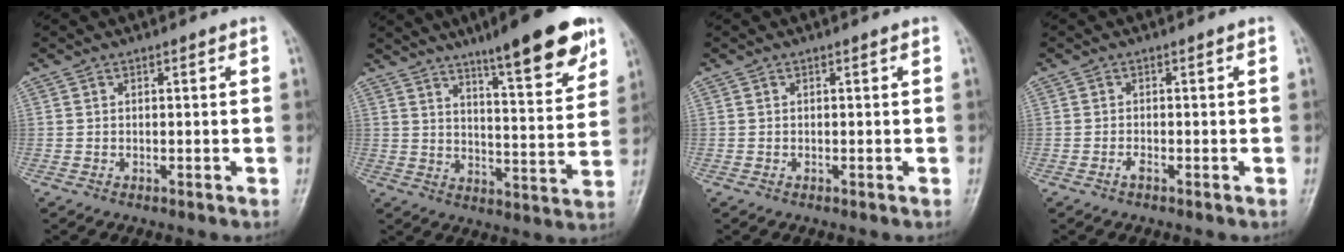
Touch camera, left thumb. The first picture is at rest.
{"total": 15.7, "force": [10.2, 3.0, 11.6], "torque": [-0.140, -0.053, 0.153]}
{"total": 0.0}
{"total": 0.9, "force": [-0.6, 0.2, 0.7], "torque": [-0.013, 0.004, -0.010]}